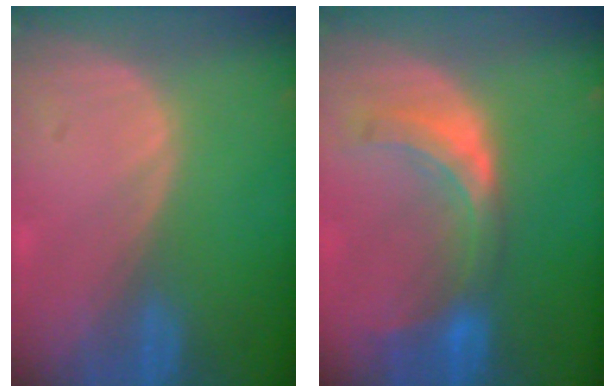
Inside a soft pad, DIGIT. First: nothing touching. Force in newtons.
{"total": 7.5, "press": 6.8, "slide": 3.2}